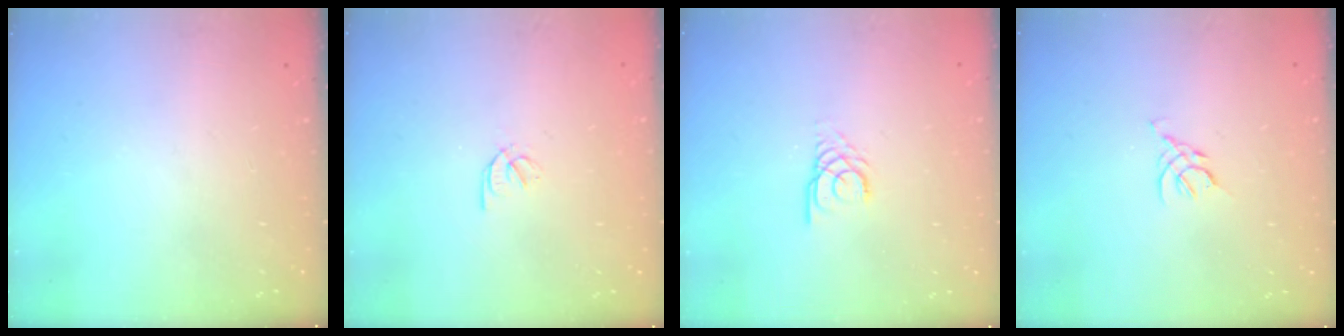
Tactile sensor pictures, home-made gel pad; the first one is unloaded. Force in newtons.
{"total": 1.6, "press": 1.6, "slide": 0.3}
{"total": 1.3, "press": 1.3, "slide": 0.2}
{"total": 2.5, "press": 2.5, "slide": 0.7}